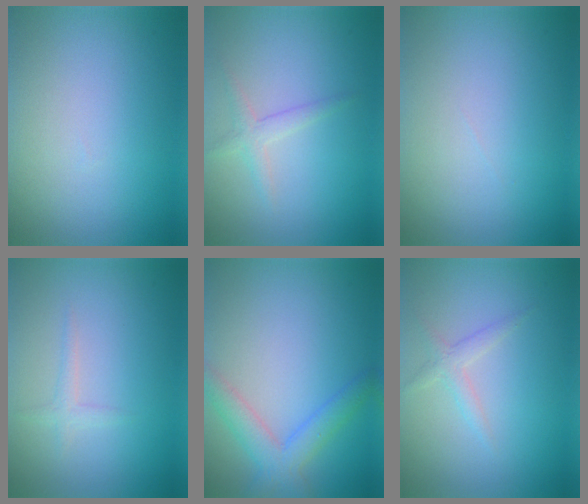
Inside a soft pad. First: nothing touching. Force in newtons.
{"total": 1.7, "press": 1.7, "slide": 0.1}
{"total": 0.0}
{"total": 1.0, "press": 1.0, "slide": 0.1}
{"total": 3.5, "press": 3.5, "slide": 0.1}
{"total": 1.5, "press": 1.5, "slide": 0.0}